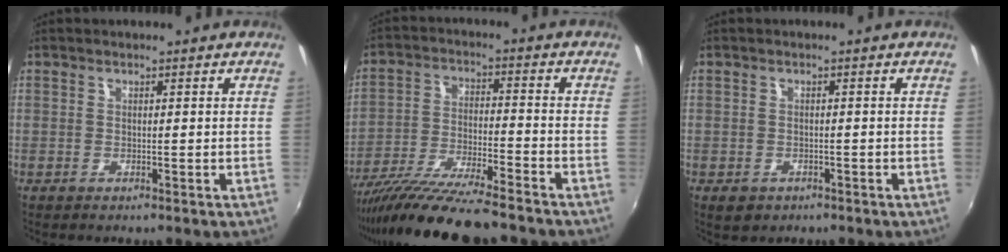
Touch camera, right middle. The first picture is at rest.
{"total": 15.7, "force": [-13.4, 1.0, 8.1], "torque": [-0.164, -0.036, -0.232]}
{"total": 2.7, "force": [-1.4, 2.0, 1.2], "torque": [-0.027, -0.005, -0.016]}